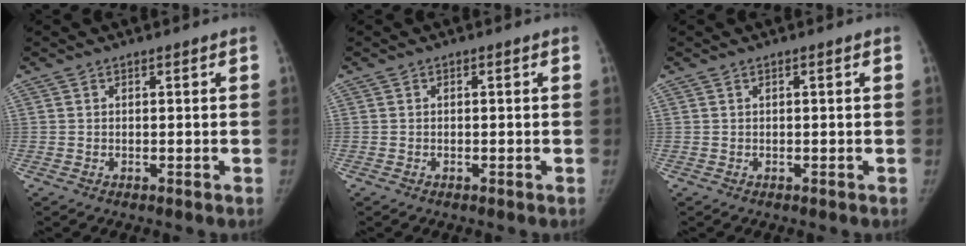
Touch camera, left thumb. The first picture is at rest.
{"total": 0.0}
{"total": 0.0}